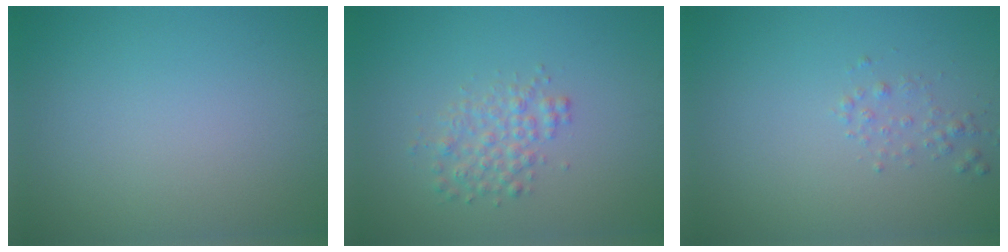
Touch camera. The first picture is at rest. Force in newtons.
{"total": 2.5, "press": 2.5, "slide": 0.1}
{"total": 1.0, "press": 1.0, "slide": 0.0}